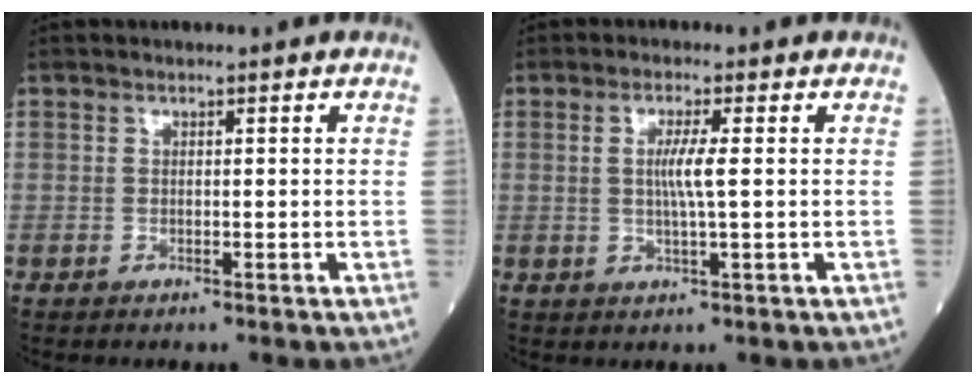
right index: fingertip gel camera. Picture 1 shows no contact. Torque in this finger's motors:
{"motor_torque": [0.81, 0.03, 0.44, 0.16]}